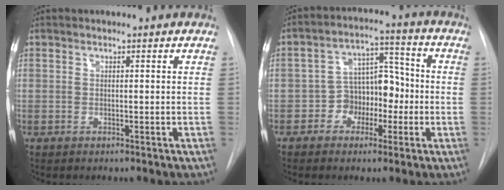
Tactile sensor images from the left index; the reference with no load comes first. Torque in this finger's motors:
{"motor_torque": [0.09, 0.04, 0.07, 0.01]}